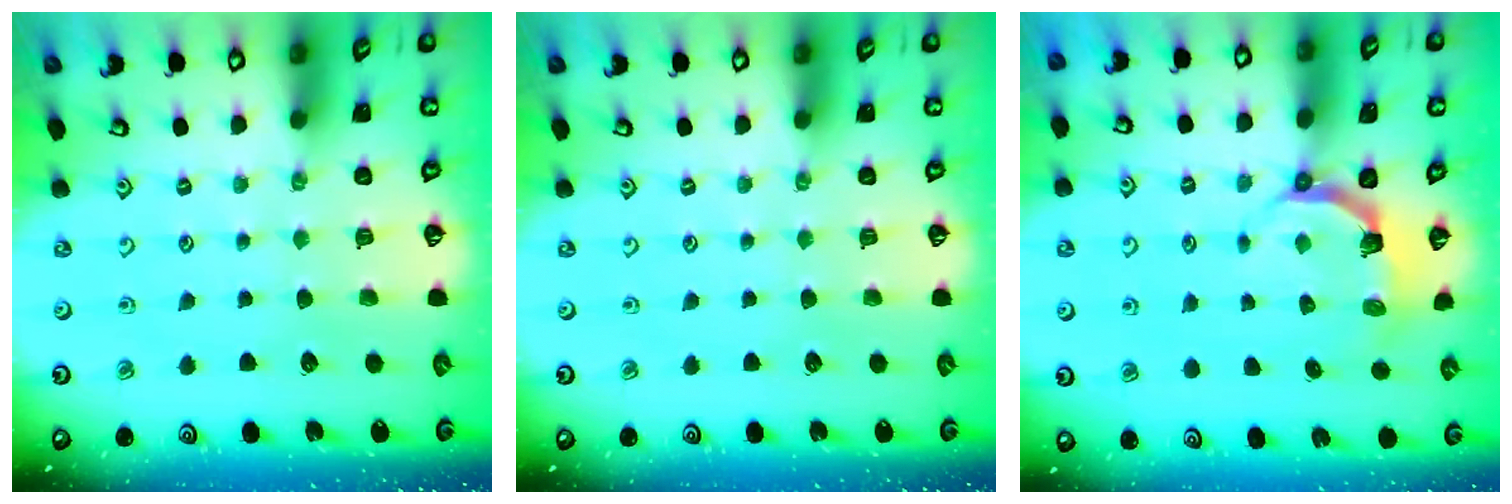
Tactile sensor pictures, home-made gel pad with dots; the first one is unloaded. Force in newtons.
{"total": 0.0}
{"total": 4.6, "press": 3.0, "slide": 3.5}